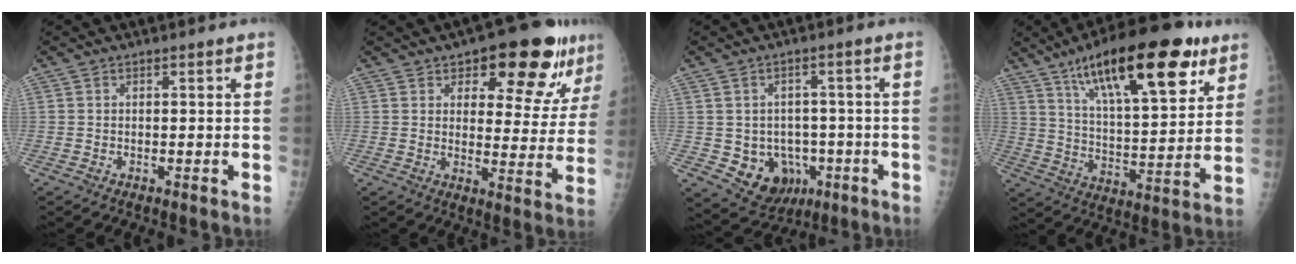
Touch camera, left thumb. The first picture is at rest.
{"total": 15.7, "force": [9.2, 7.0, 10.7], "torque": [-0.082, -0.035, 0.123]}
{"total": 10.1, "force": [-2.7, 8.5, 4.7], "torque": [-0.043, 0.017, -0.021]}
{"total": 24.3, "force": [13.5, 8.0, 18.6], "torque": [-0.270, -0.036, 0.222]}